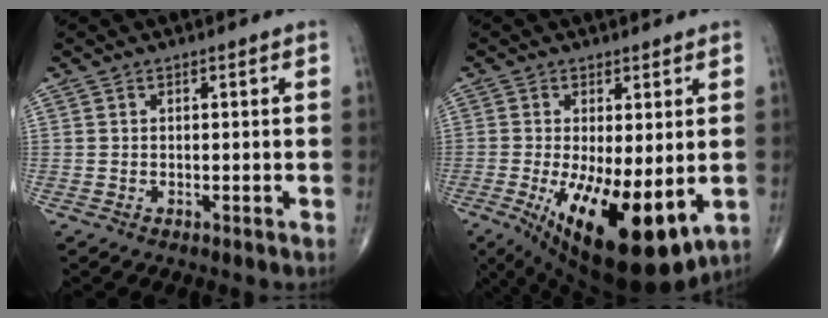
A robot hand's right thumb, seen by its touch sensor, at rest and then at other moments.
{"total": 17.5, "force": [-4.1, 6.6, 15.6], "torque": [-0.241, -0.033, -0.040]}